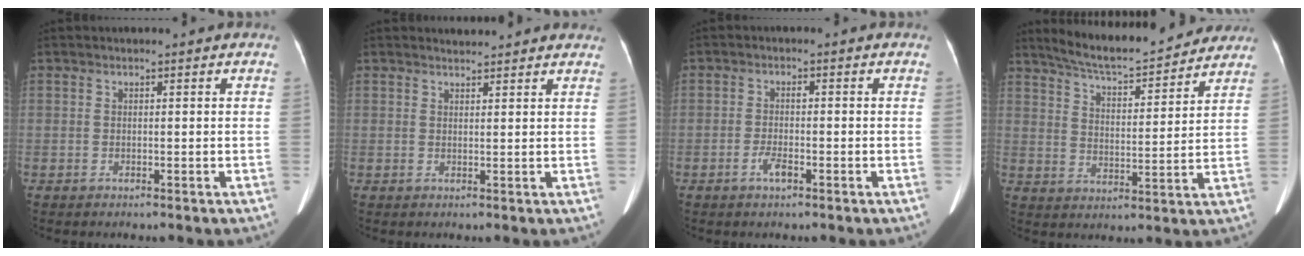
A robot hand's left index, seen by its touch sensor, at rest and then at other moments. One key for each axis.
{"total": 3.9, "fx": 3.8, "fy": 0.7, "fz": 0.5, "tx": -0.009, "ty": 0.014, "tz": 0.038}
{"total": 2.8, "fx": -1.5, "fy": 0.9, "fz": 2.1, "tx": -0.044, "ty": 0.001, "tz": -0.029}
{"total": 15.5, "fx": 14.2, "fy": 2.6, "fz": 5.6, "tx": -0.089, "ty": 0.010, "tz": 0.206}